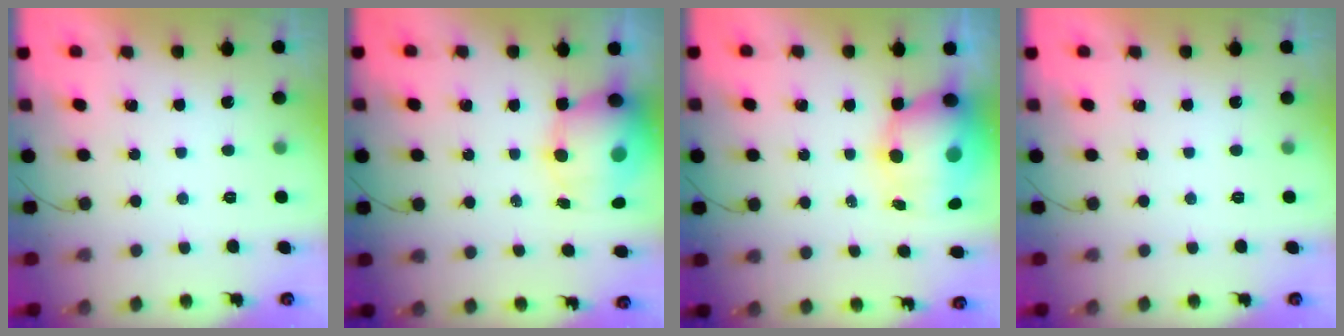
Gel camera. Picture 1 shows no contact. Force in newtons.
{"total": 13.2, "press": 12.8, "slide": 3.1}
{"total": 12.0, "press": 11.7, "slide": 2.7}
{"total": 0.0}